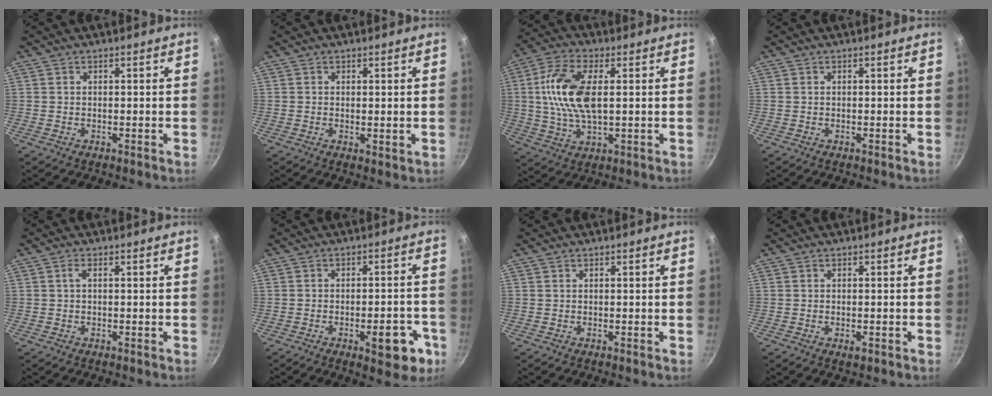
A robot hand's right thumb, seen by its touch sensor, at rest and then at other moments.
{"total": 1.2, "force": [0.4, 0.6, 1.0], "torque": [-0.015, -0.009, 0.004]}
{"total": 12.8, "force": [1.7, 6.3, 11.0], "torque": [-0.216, 0.009, 0.026]}
{"total": 0.0}
{"total": 1.1, "force": [0.0, 0.4, 1.0], "torque": [-0.023, 0.005, 0.001]}
{"total": 9.6, "force": [-4.0, 4.2, 7.6], "torque": [-0.062, 0.024, -0.045]}
{"total": 0.0}
{"total": 1.6, "force": [-0.7, 0.8, 1.2], "torque": [-0.021, 0.000, -0.011]}